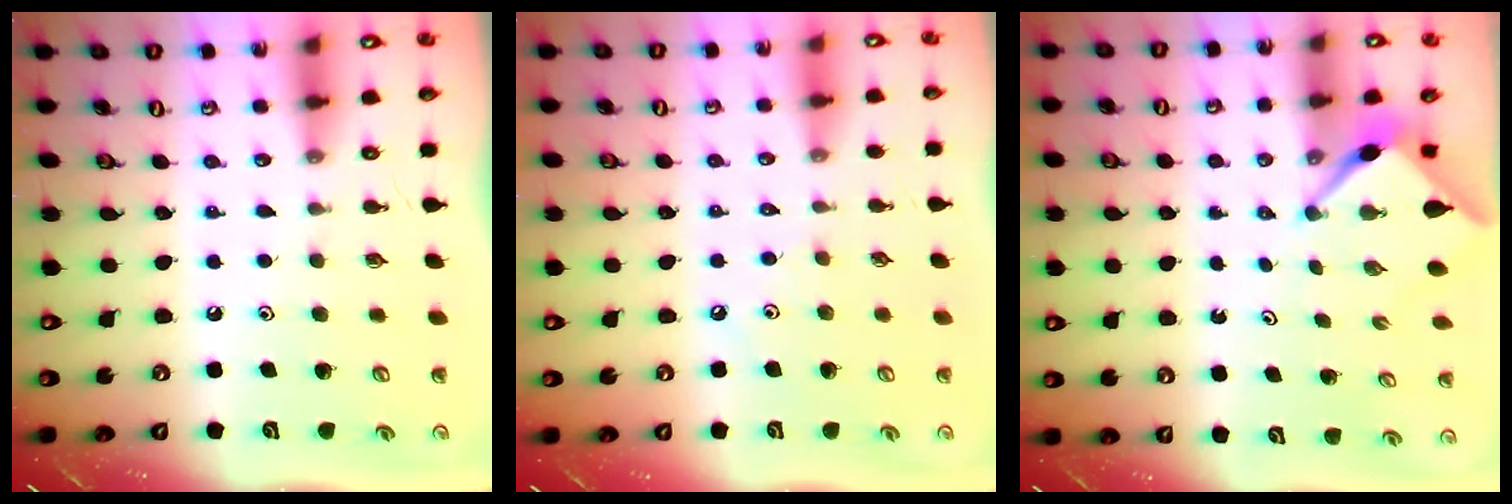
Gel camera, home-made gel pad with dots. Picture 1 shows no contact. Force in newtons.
{"total": 2.8, "press": 2.7, "slide": 0.6}
{"total": 2.8, "press": 2.8, "slide": 0.2}